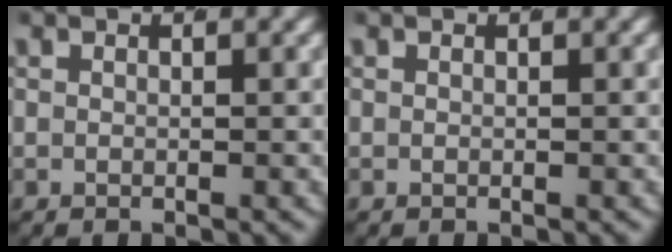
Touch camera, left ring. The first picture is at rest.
{"total": 0.0}